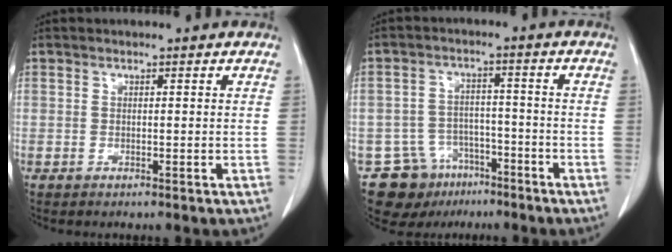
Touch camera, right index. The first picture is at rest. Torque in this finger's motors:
{"motor_torque": [-0.14, -0.05, -0.29, -0.08]}